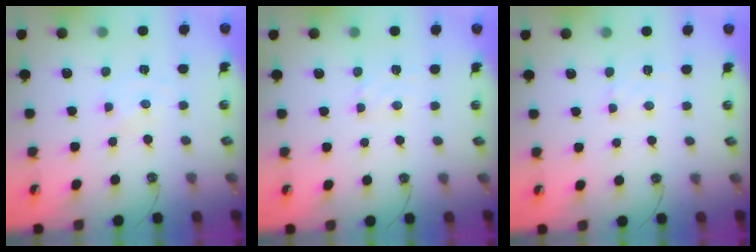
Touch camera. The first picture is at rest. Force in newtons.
{"total": 4.1, "press": 4.1, "slide": 0.4}
{"total": 1.8, "press": 1.7, "slide": 0.7}